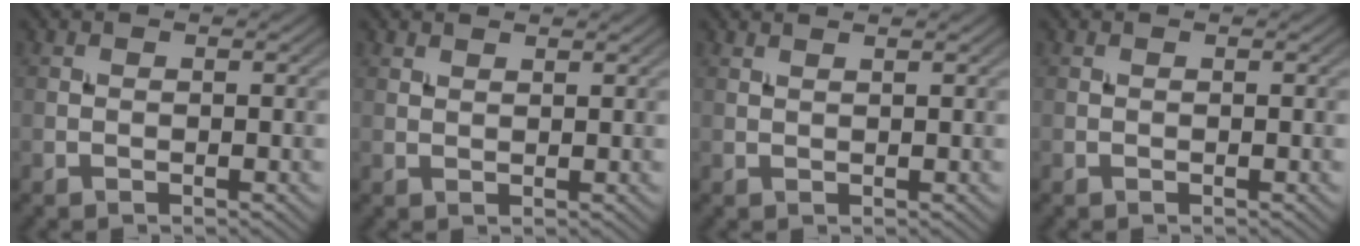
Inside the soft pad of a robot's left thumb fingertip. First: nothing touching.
{"total": 1.2, "force": [1.1, 0.3, 0.4], "torque": [-0.013, 0.001, 0.024]}
{"total": 1.2, "force": [1.0, 0.1, 0.6], "torque": [-0.009, 0.000, 0.015]}
{"total": 0.0}